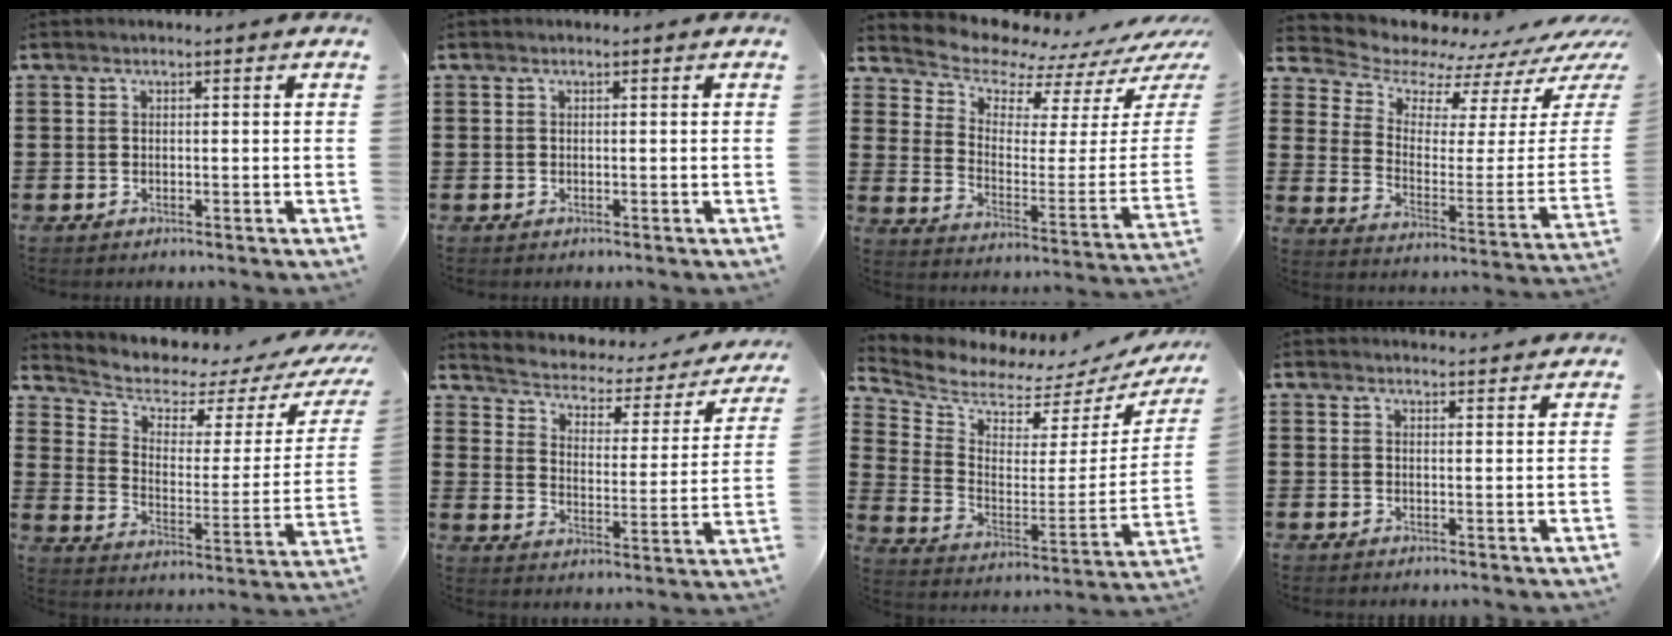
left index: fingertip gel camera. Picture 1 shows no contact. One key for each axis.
{"total": 0.0}
{"total": 7.4, "fx": 7.2, "fy": 1.4, "fz": 0.6, "tx": -0.044, "ty": -0.077, "tz": 0.123}
{"total": 6.9, "fx": 6.4, "fy": 2.4, "fz": 0.6, "tx": -0.041, "ty": -0.070, "tz": 0.110}
{"total": 4.1, "fx": 3.6, "fy": 1.6, "fz": 1.1, "tx": -0.050, "ty": -0.033, "tz": 0.058}
{"total": 2.2, "fx": 1.3, "fy": 1.5, "fz": 1.1, "tx": -0.037, "ty": -0.017, "tz": 0.010}
{"total": 4.6, "fx": 4.5, "fy": 0.5, "fz": 0.5, "tx": -0.044, "ty": -0.057, "tz": 0.073}
{"total": 2.2, "fx": 2.2, "fy": -0.1, "fz": 0.1, "tx": -0.008, "ty": -0.005, "tz": 0.043}